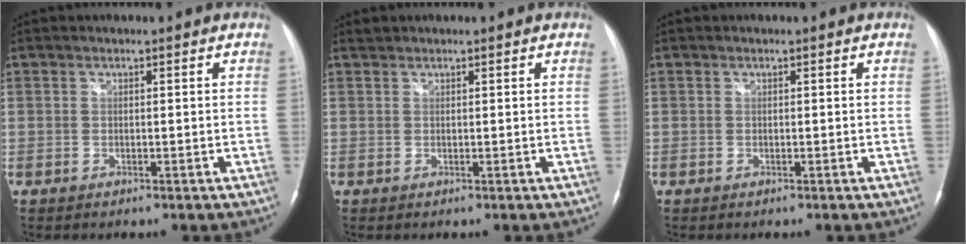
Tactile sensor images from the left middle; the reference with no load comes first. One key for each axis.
{"total": 0.6, "fx": 0.5, "fy": 0.1, "fz": -0.1, "tx": -0.003, "ty": 0.008, "tz": 0.013}
{"total": 0.0}